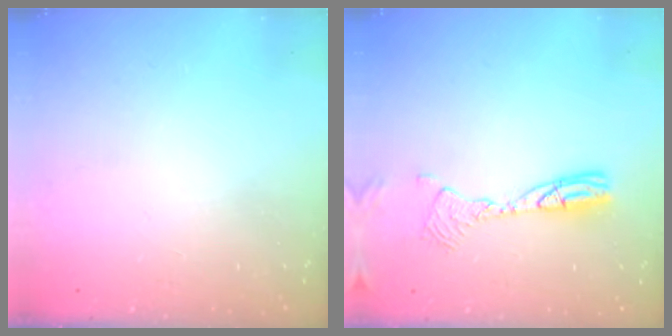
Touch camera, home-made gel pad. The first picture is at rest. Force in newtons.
{"total": 9.5, "press": 9.2, "slide": 2.4}